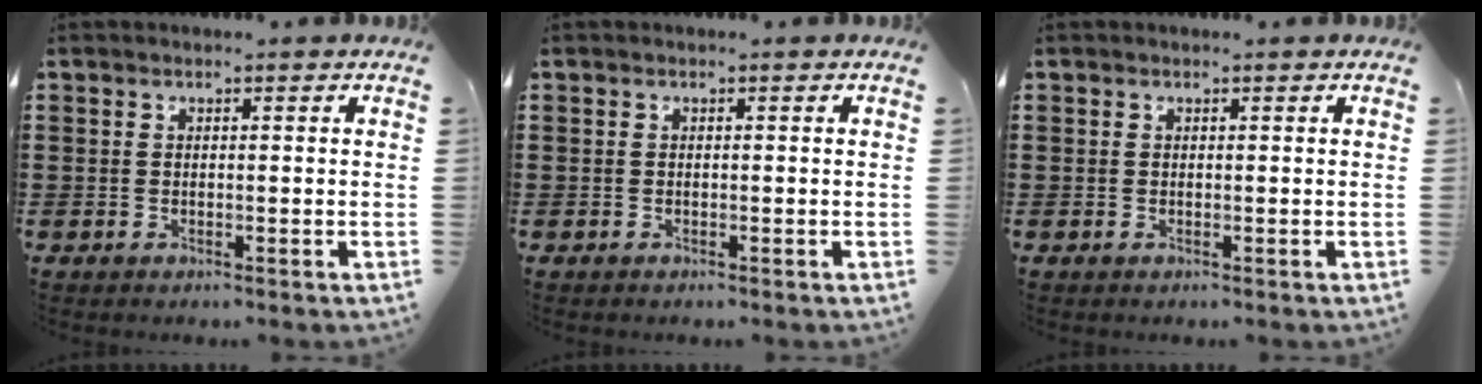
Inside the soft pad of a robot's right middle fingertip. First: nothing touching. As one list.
[{"total": 0.0}, {"total": 0.0}]